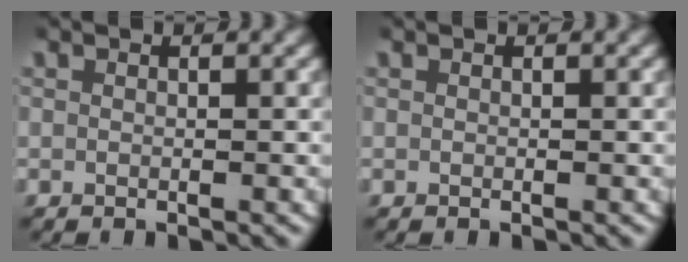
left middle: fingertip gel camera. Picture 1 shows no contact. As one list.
[{"total": 0.0}]